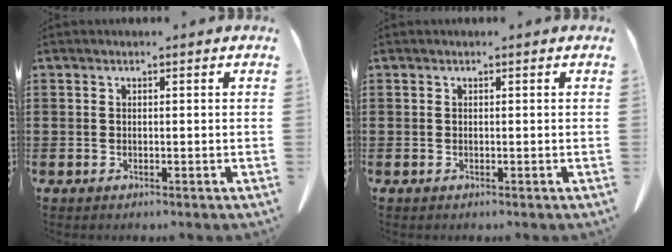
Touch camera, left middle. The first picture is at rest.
{"total": 0.0}